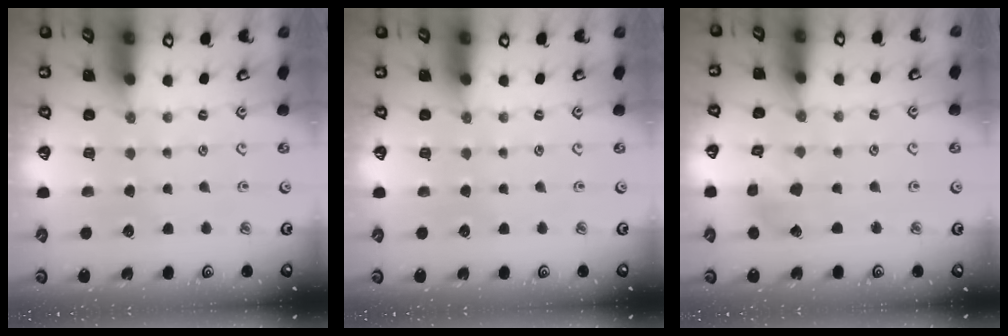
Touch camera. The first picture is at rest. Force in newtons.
{"total": 0.0}
{"total": 3.7, "press": 3.7, "slide": 0.4}